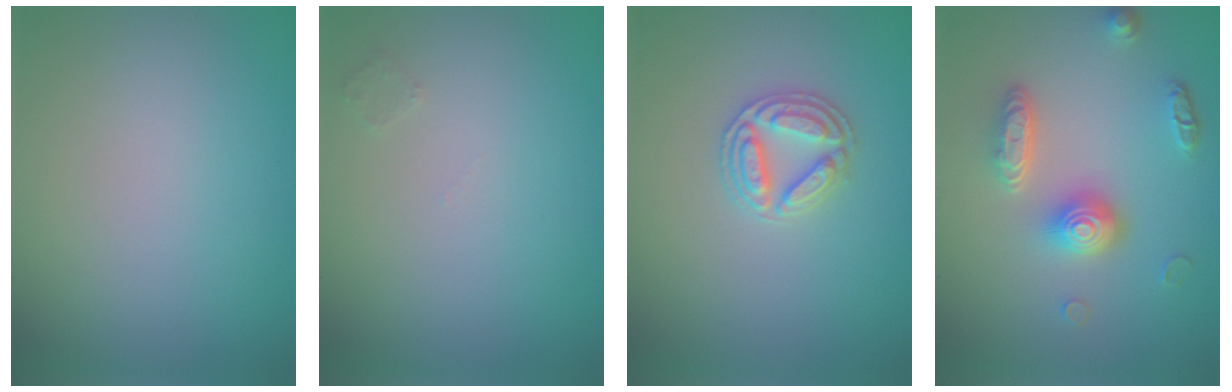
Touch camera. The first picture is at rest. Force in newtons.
{"total": 0.7, "press": 0.7, "slide": 0.0}
{"total": 2.9, "press": 2.9, "slide": 0.2}
{"total": 4.5, "press": 3.5, "slide": 2.8}